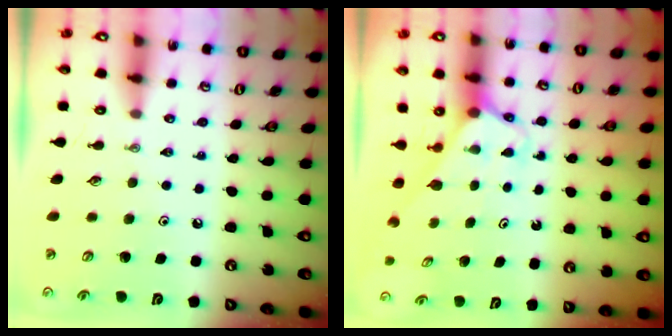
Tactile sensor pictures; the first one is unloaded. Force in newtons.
{"total": 2.5, "press": 2.5, "slide": 0.3}